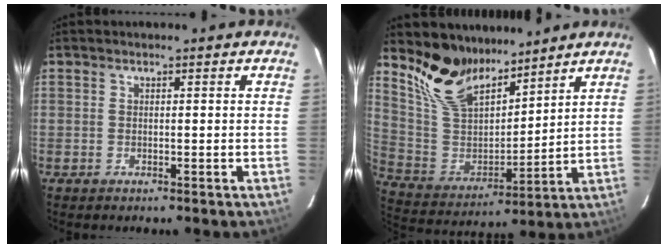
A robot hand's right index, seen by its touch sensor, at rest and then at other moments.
{"total": 14.4, "force": [11.6, 6.0, 6.2], "torque": [-0.138, -0.002, 0.235]}